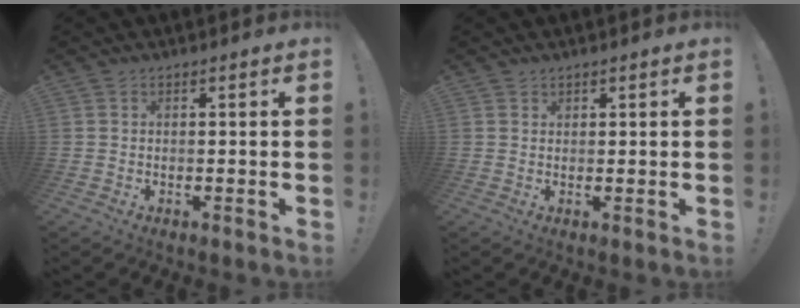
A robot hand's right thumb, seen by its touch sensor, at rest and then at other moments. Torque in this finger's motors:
{"motor_torque": [-0.49, -0.06, -0.01, -0.05, 0.09]}